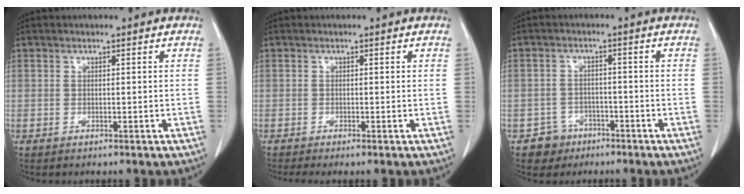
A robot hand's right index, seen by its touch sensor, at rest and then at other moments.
{"total": 1.1, "force": [-0.7, 0.1, 0.9], "torque": [-0.020, -0.004, -0.017]}
{"total": 4.0, "force": [-2.4, 3.2, -0.2], "torque": [0.010, 0.015, -0.038]}